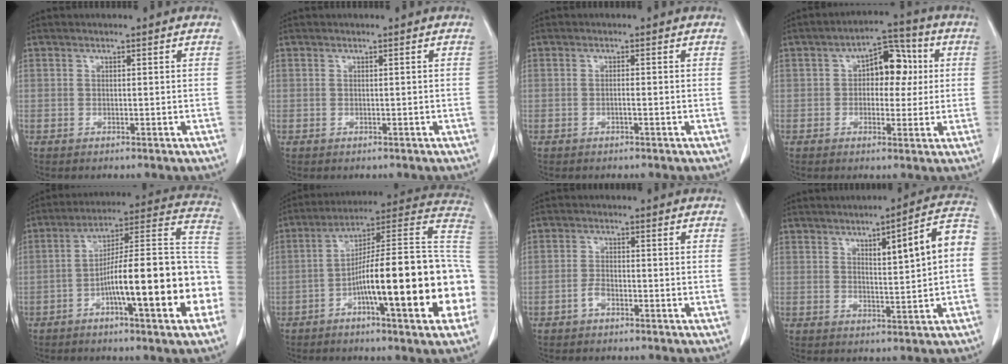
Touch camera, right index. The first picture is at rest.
{"total": 0.0}
{"total": 0.6, "force": [-0.1, 0.0, 0.6], "torque": [-0.008, 0.003, 0.000]}
{"total": 8.0, "force": [1.3, 4.5, 6.5], "torque": [-0.089, 0.031, 0.018]}
{"total": 21.1, "force": [-6.1, 2.4, 20.1], "torque": [-0.230, 0.029, -0.087]}
{"total": 23.8, "force": [-5.9, 2.0, 23.0], "torque": [-0.258, 0.021, -0.090]}
{"total": 2.0, "force": [-1.2, 1.0, 1.2], "torque": [-0.020, 0.005, -0.021]}
{"total": 9.3, "force": [1.6, 0.8, 9.2], "torque": [-0.124, 0.021, 0.022]}